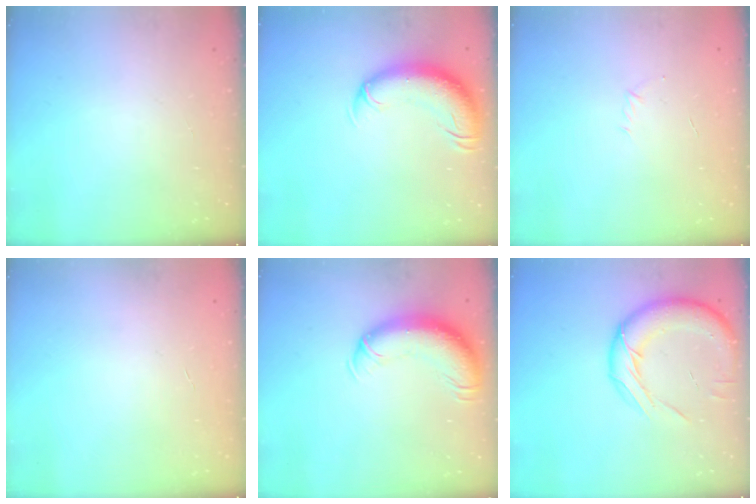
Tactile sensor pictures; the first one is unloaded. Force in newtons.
{"total": 11.3, "press": 10.9, "slide": 3.0}
{"total": 2.9, "press": 2.8, "slide": 0.7}
{"total": 0.0}
{"total": 13.5, "press": 13.1, "slide": 3.5}
{"total": 16.0, "press": 15.9, "slide": 1.9}